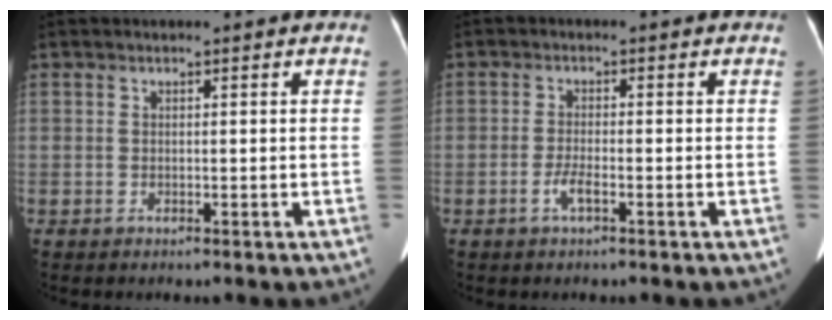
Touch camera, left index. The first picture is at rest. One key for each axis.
{"total": 2.2, "fx": -1.3, "fy": 0.2, "fz": 1.8, "tx": -0.043, "ty": -0.004, "tz": -0.027}